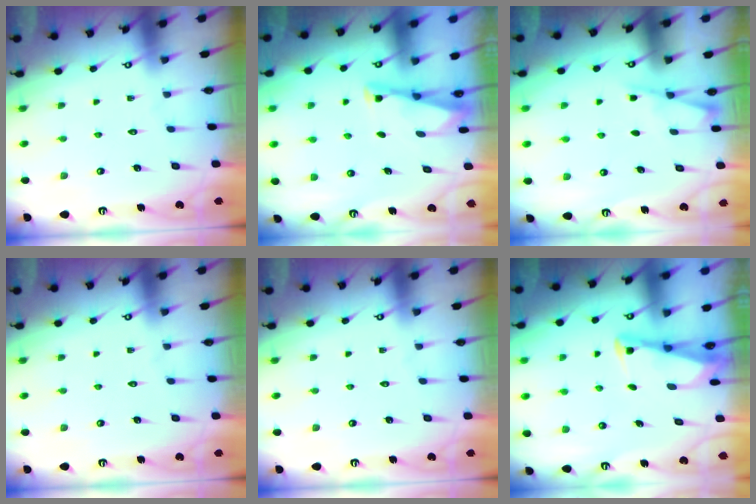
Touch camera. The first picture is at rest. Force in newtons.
{"total": 2.5, "press": 2.5, "slide": 0.2}
{"total": 2.9, "press": 2.9, "slide": 0.4}
{"total": 0.0}
{"total": 0.0}
{"total": 2.7, "press": 2.7, "slide": 0.4}